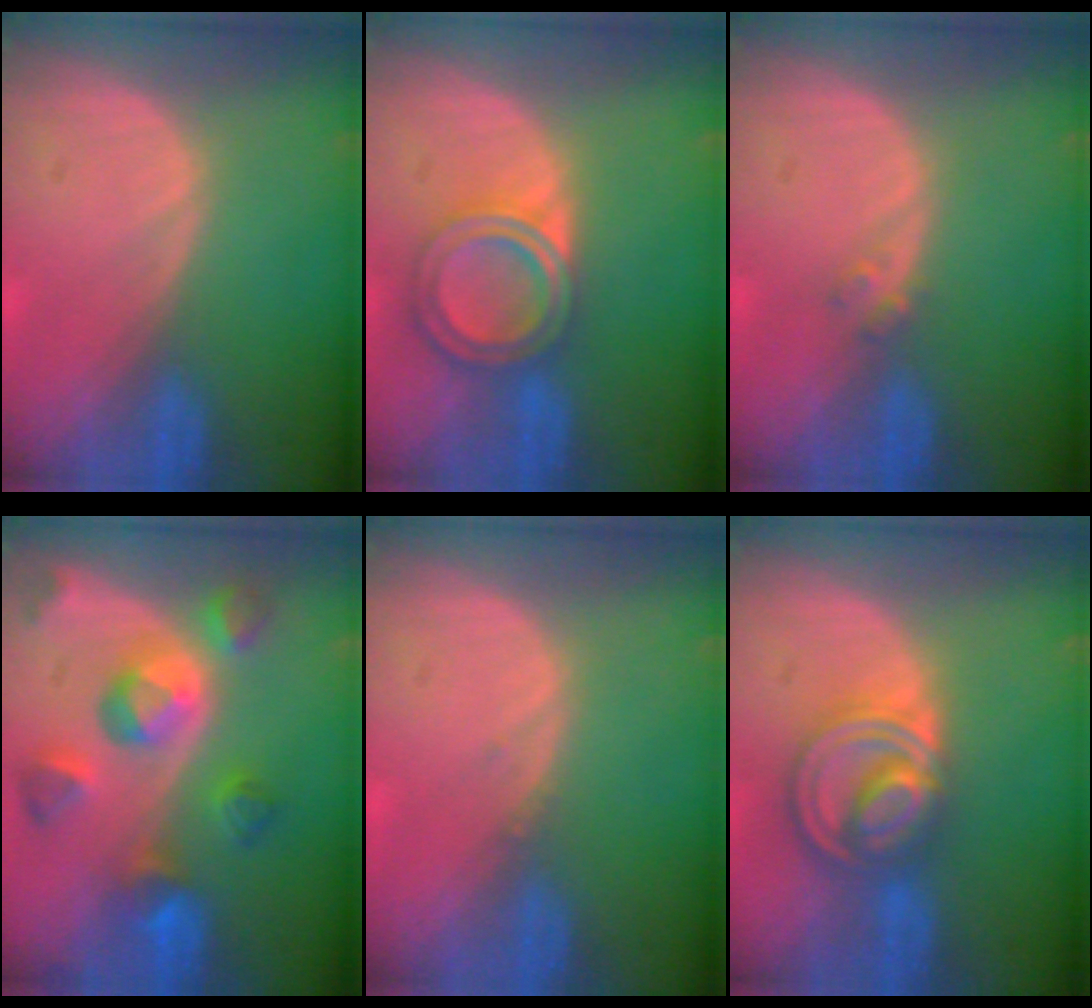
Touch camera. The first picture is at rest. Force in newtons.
{"total": 6.7, "press": 5.9, "slide": 3.2}
{"total": 1.4, "press": 1.2, "slide": 0.7}
{"total": 9.7, "press": 8.8, "slide": 4.1}
{"total": 0.5, "press": 0.5, "slide": 0.2}
{"total": 8.6, "press": 7.3, "slide": 4.6}